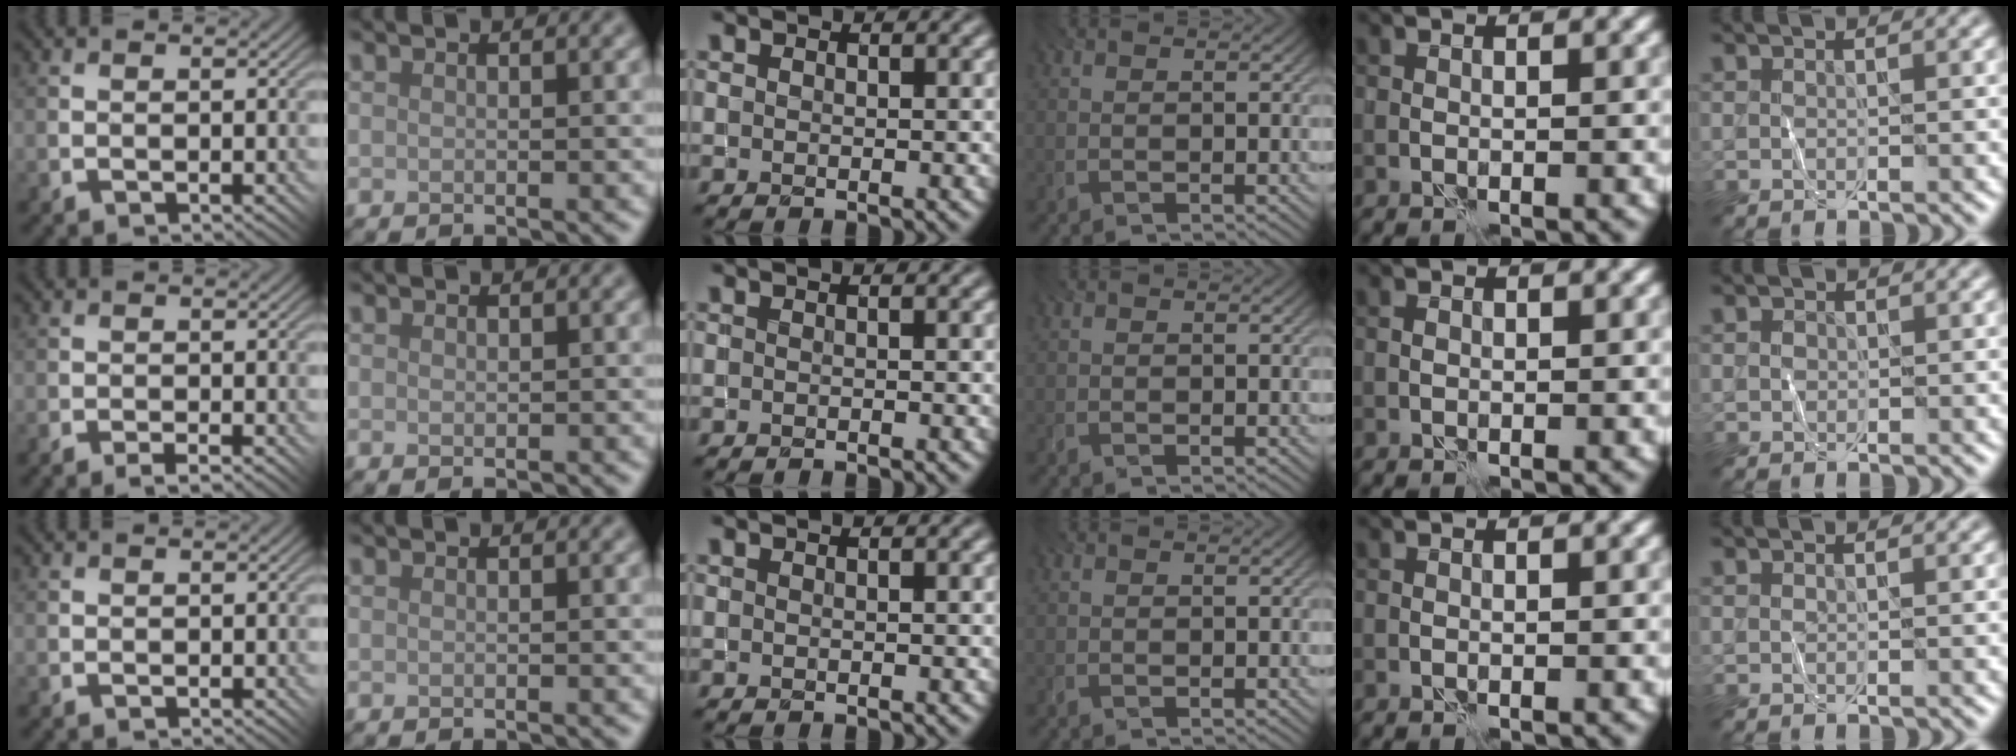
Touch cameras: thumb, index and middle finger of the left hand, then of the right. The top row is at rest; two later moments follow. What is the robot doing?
{"motion": "fold", "object": "shorts"}